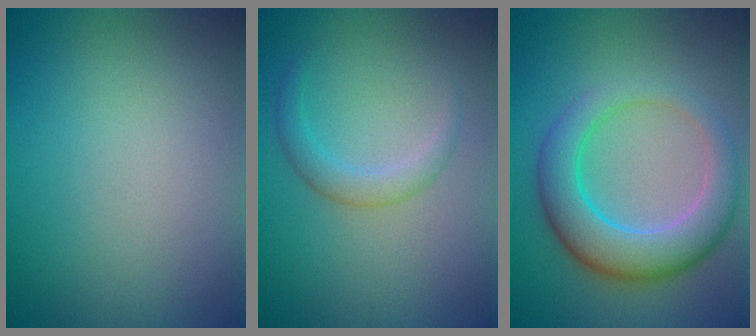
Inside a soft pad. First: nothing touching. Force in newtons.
{"total": 1.5, "press": 1.5, "slide": 0.1}
{"total": 6.7, "press": 6.7, "slide": 0.2}